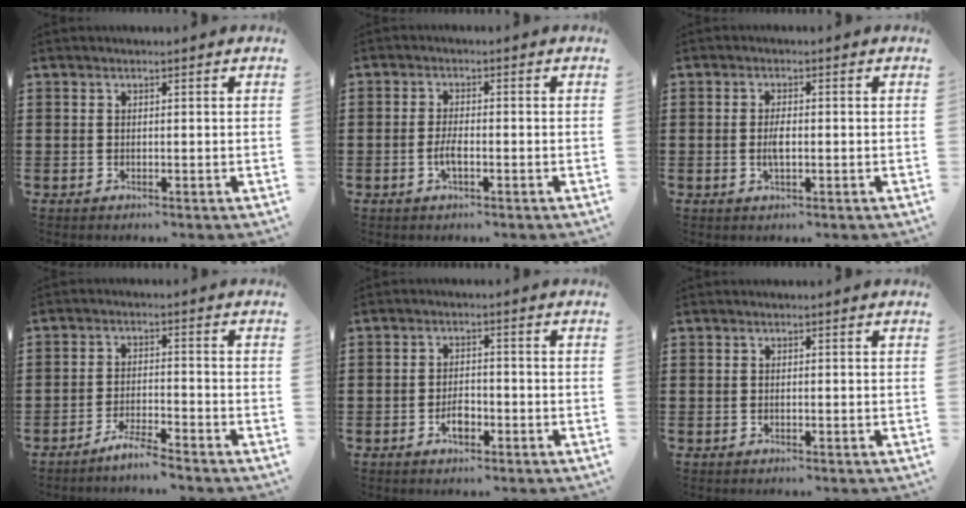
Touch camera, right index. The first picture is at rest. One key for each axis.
{"total": 2.6, "fx": -0.9, "fy": 0.8, "fz": 2.2, "tx": -0.049, "ty": -0.002, "tz": -0.019}
{"total": 2.7, "fx": -0.3, "fy": 0.9, "fz": 2.5, "tx": -0.055, "ty": -0.004, "tz": -0.008}
{"total": 3.7, "fx": -3.5, "fy": -0.2, "fz": 1.3, "tx": -0.031, "ty": 0.002, "tz": -0.071}
{"total": 3.2, "fx": -1.5, "fy": 1.4, "fz": 2.5, "tx": -0.053, "ty": -0.002, "tz": -0.027}
{"total": 0.0}